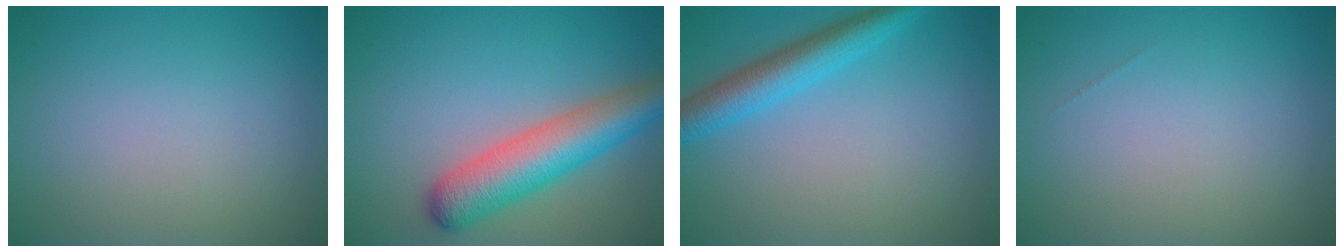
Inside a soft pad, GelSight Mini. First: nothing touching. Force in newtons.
{"total": 6.7, "press": 6.7, "slide": 0.2}
{"total": 4.2, "press": 4.2, "slide": 0.1}
{"total": 0.0}